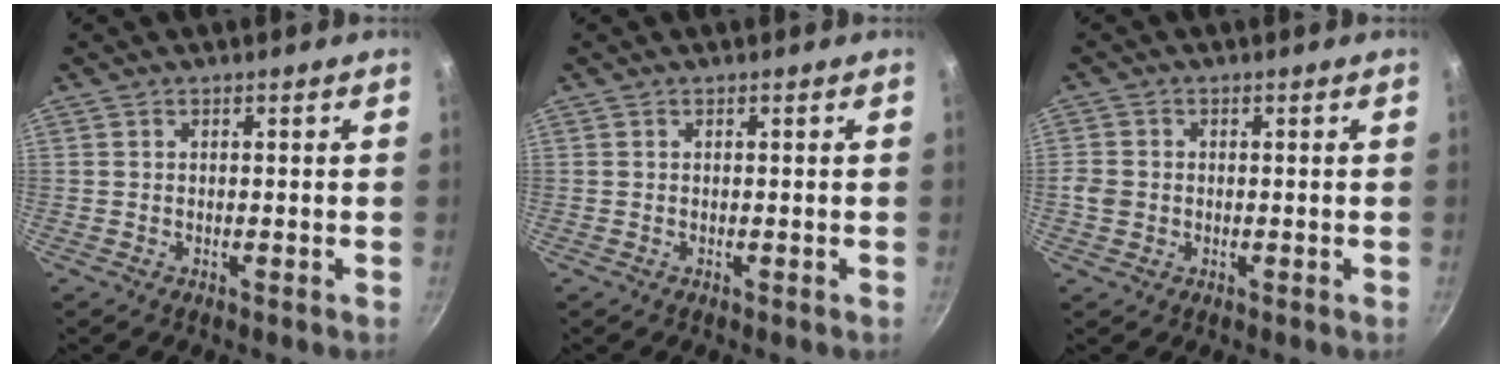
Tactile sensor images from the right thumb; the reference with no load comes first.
{"total": 0.0}
{"total": 3.2, "force": [-0.6, 2.8, 1.4], "torque": [-0.023, 0.009, -0.012]}